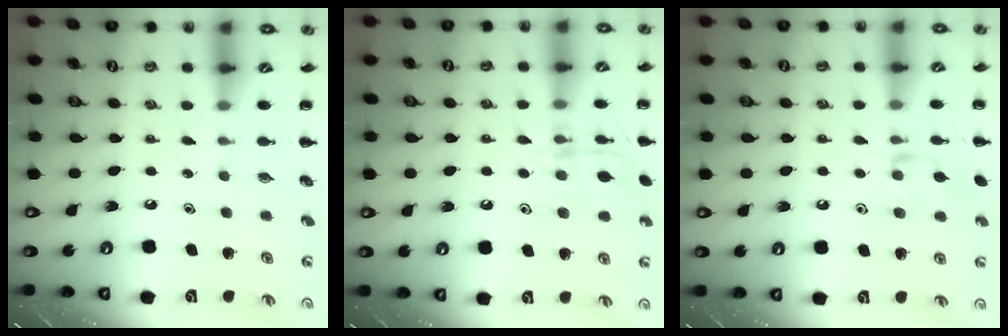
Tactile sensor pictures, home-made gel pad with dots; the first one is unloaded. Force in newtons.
{"total": 10.8, "press": 10.7, "slide": 0.6}
{"total": 8.8, "press": 8.8, "slide": 0.8}